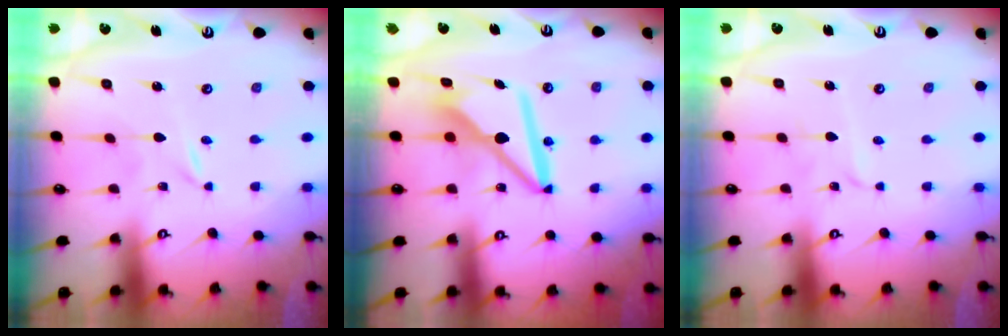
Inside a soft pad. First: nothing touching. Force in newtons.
{"total": 12.5, "press": 12.5, "slide": 1.0}
{"total": 3.2, "press": 3.2, "slide": 0.3}